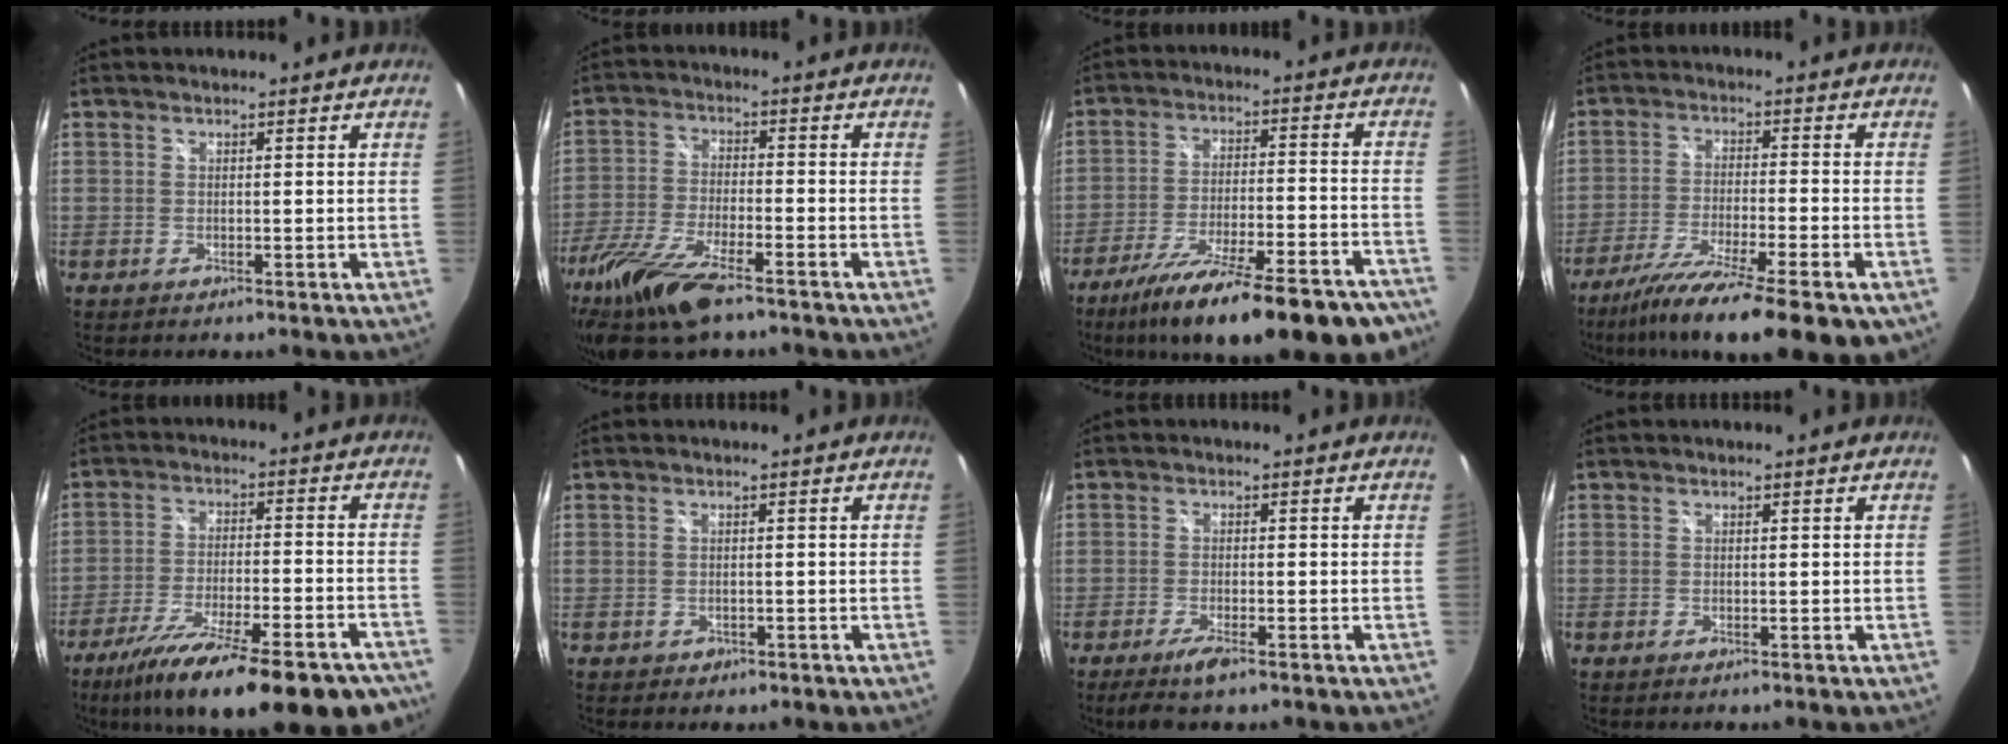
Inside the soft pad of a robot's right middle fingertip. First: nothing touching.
{"total": 15.2, "force": [-11.0, 3.9, 9.8], "torque": [-0.221, -0.042, -0.211]}
{"total": 24.9, "force": [-19.6, 5.9, 14.3], "torque": [-0.235, -0.047, -0.277]}
{"total": 16.5, "force": [-11.8, 2.4, 11.4], "torque": [-0.206, -0.046, -0.191]}
{"total": 24.5, "force": [-18.9, 6.1, 14.3], "torque": [-0.245, -0.051, -0.271]}
{"total": 1.4, "force": [-0.6, 1.2, 0.4], "torque": [-0.009, -0.003, -0.006]}
{"total": 4.3, "force": [-3.1, 0.6, 3.0], "torque": [-0.071, -0.012, -0.056]}
{"total": 0.0}